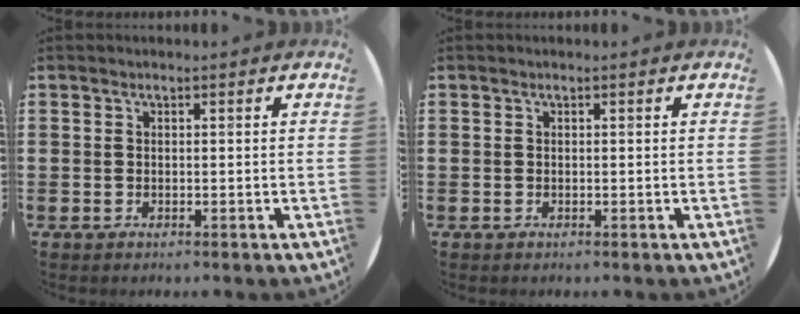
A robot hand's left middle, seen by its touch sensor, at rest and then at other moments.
{"total": 0.0}